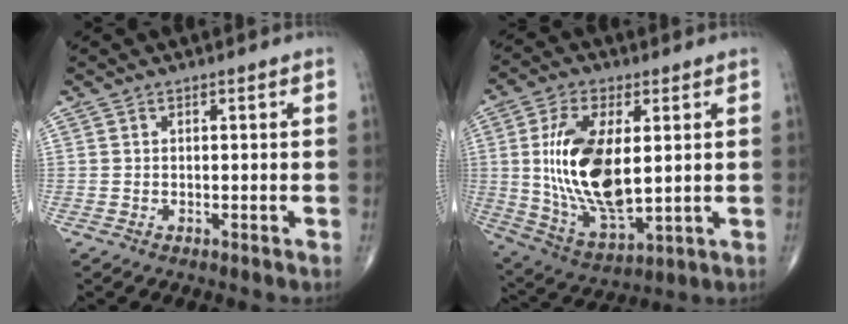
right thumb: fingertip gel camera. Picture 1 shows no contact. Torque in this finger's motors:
{"motor_torque": [1.93, 3.08, 1.98, 0.37, 0.23]}